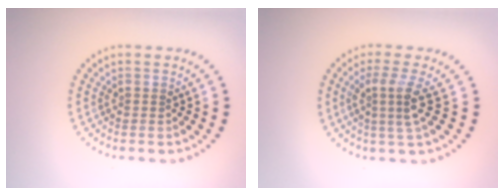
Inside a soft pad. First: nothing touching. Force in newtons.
{"total": 3.0, "press": 2.1, "slide": 2.1}